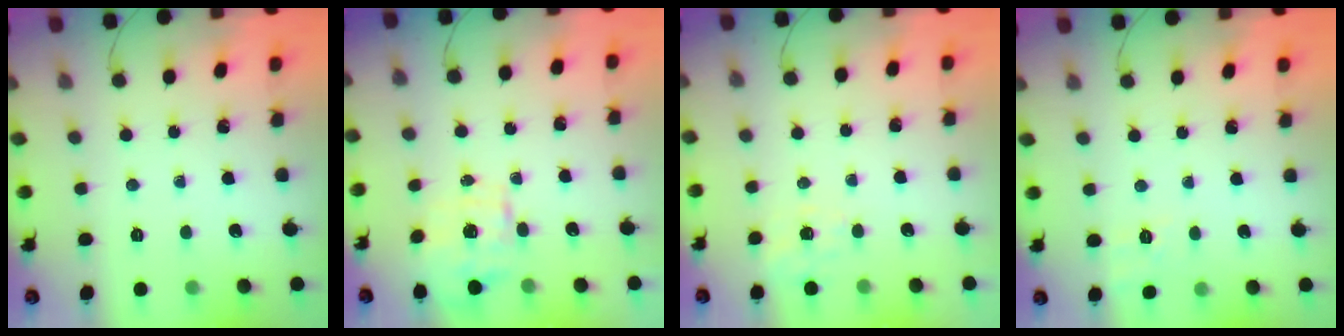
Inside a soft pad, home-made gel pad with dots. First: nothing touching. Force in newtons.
{"total": 1.1, "press": 1.0, "slide": 0.5}
{"total": 5.2, "press": 4.9, "slide": 1.6}
{"total": 8.5, "press": 8.2, "slide": 2.0}